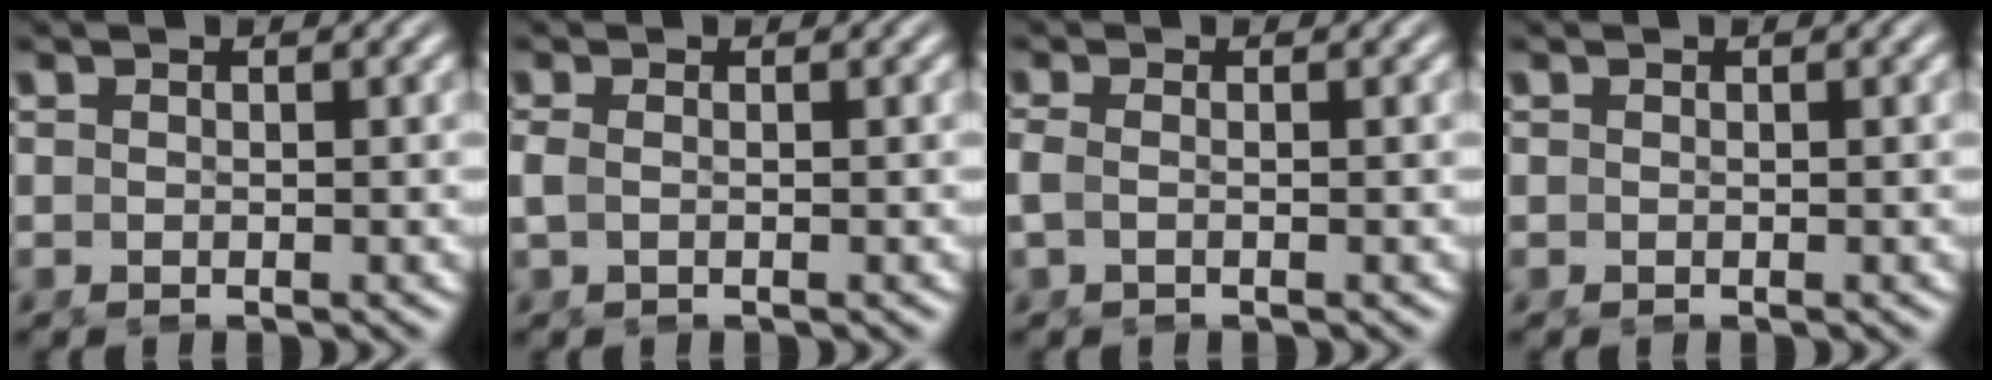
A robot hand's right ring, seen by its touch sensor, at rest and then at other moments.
{"total": 1.0, "force": [-0.3, 0.1, 0.9], "torque": [-0.030, -0.011, 0.002]}
{"total": 1.4, "force": [-0.4, 0.5, 1.2], "torque": [-0.036, -0.010, -0.003]}
{"total": 0.0}